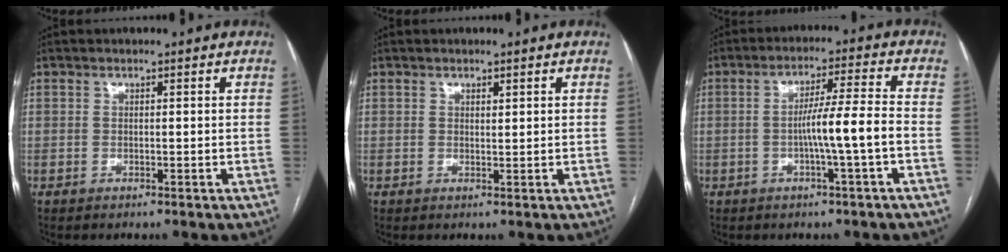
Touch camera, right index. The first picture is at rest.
{"total": 0.7, "force": [0.5, 0.2, 0.5], "torque": [-0.008, -0.004, 0.007]}
{"total": 7.2, "force": [-1.8, -1.0, 6.9], "torque": [-0.118, 0.011, -0.029]}